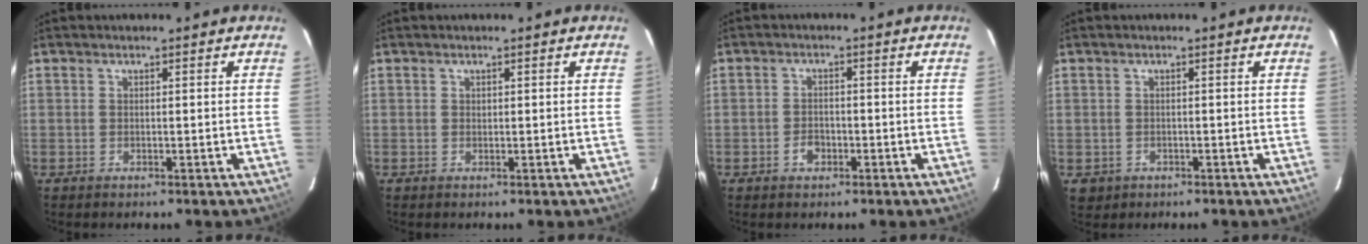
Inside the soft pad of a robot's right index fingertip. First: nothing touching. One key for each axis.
{"total": 0.0}
{"total": 2.9, "fx": -1.5, "fy": 2.1, "fz": 1.3, "tx": -0.026, "ty": 0.006, "tz": -0.024}
{"total": 2.6, "fx": -0.6, "fy": 2.4, "fz": 0.6, "tx": -0.016, "ty": -0.002, "tz": -0.003}